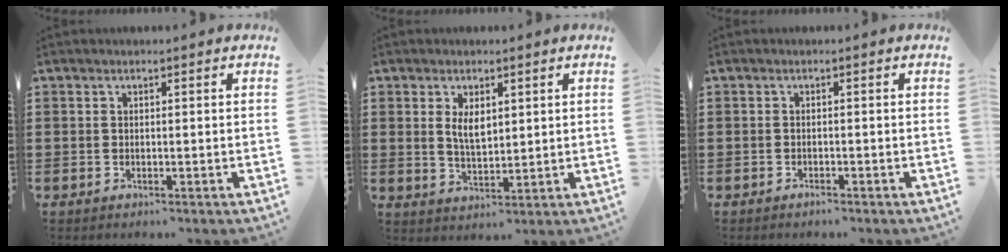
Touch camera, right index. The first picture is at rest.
{"total": 3.7, "force": [1.3, 1.8, 2.9], "torque": [-0.054, 0.002, 0.021]}
{"total": 0.8, "force": [-0.8, 0.1, 0.1], "torque": [-0.005, -0.002, -0.016]}